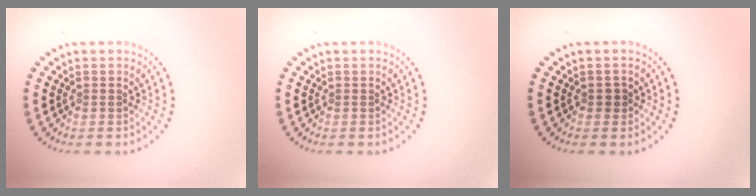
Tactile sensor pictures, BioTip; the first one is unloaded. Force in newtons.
{"total": 0.0}
{"total": 0.7, "press": 0.7, "slide": 0.2}